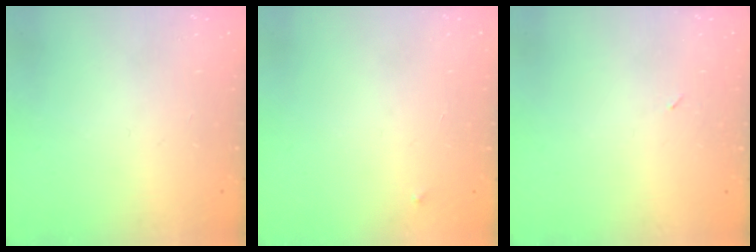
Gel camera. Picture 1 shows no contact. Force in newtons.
{"total": 2.5, "press": 2.4, "slide": 0.4}
{"total": 2.1, "press": 1.9, "slide": 1.0}